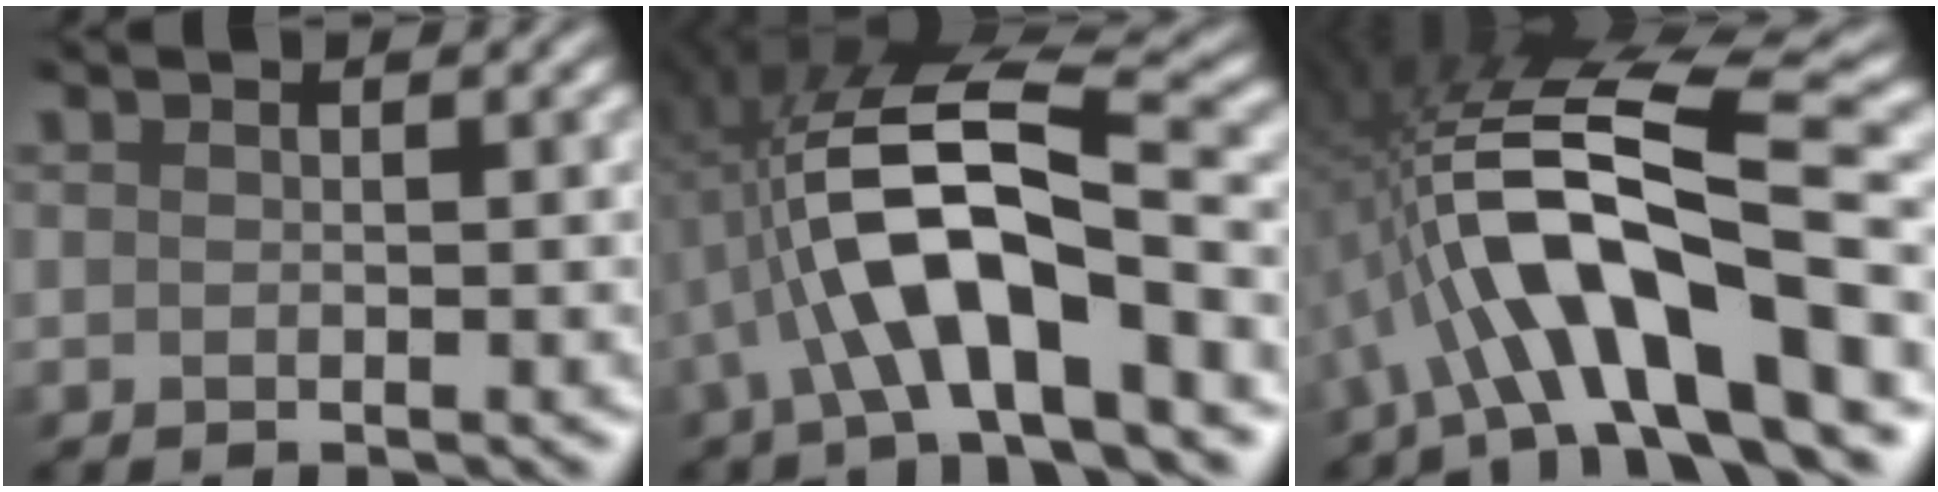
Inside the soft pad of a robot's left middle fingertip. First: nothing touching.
{"total": 9.0, "force": [-1.8, 2.5, 8.4], "torque": [-0.157, 0.022, -0.027]}
{"total": 12.6, "force": [-3.2, 3.3, 11.7], "torque": [-0.200, 0.032, -0.053]}